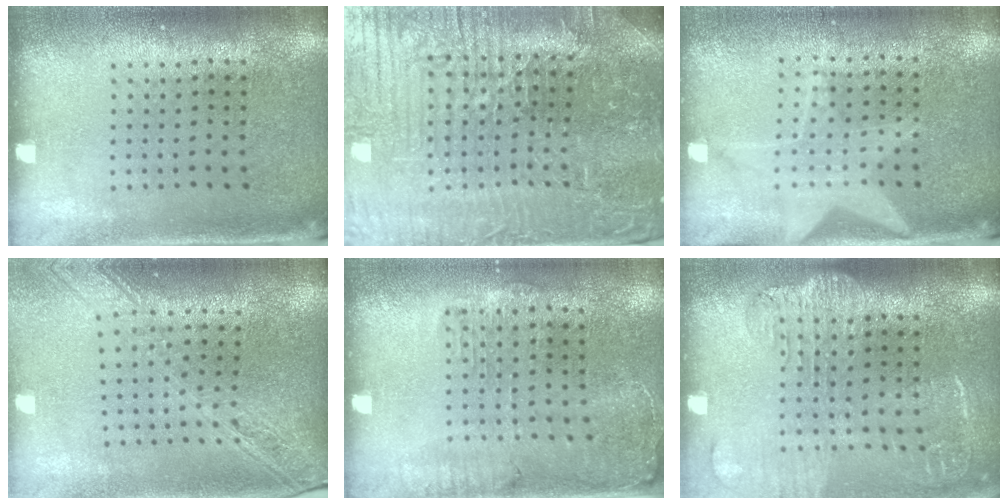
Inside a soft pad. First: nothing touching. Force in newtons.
{"total": 5.5, "press": 5.3, "slide": 1.4}
{"total": 1.4, "press": 1.4, "slide": 0.2}
{"total": 2.2, "press": 1.9, "slide": 1.2}
{"total": 1.4, "press": 1.4, "slide": 0.4}
{"total": 1.8, "press": 1.6, "slide": 0.9}